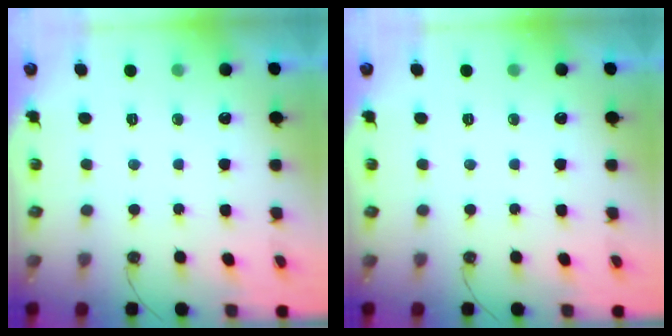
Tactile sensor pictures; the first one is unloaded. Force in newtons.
{"total": 0.0}